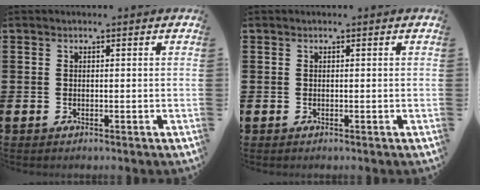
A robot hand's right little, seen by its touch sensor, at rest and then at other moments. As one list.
[{"total": 0.0}]